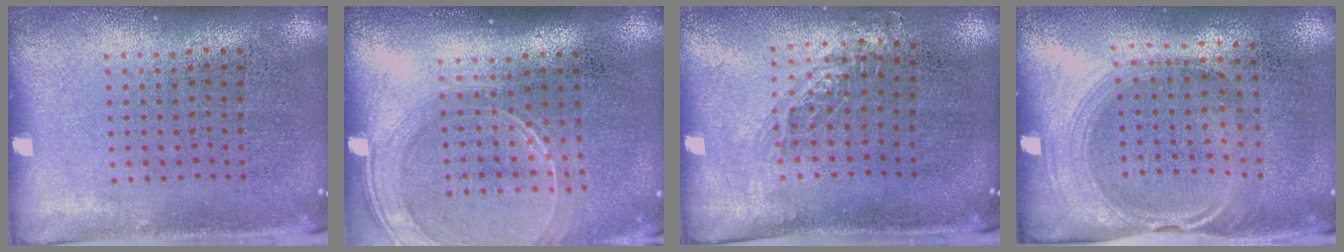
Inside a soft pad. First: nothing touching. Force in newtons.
{"total": 1.8, "press": 1.6, "slide": 0.8}
{"total": 0.7, "press": 0.7, "slide": 0.1}
{"total": 1.5, "press": 1.2, "slide": 0.8}